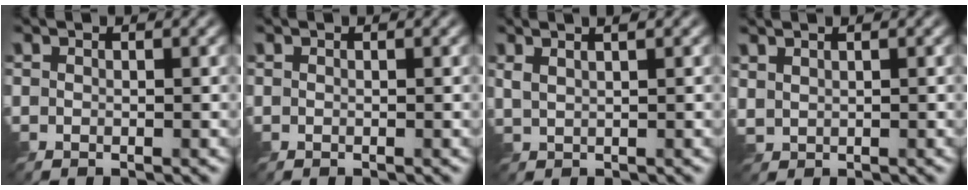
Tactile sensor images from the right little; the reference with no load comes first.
{"total": 0.0}
{"total": 3.4, "force": [2.1, 1.3, 2.4], "torque": [-0.020, 0.010, 0.015]}
{"total": 1.4, "force": [1.2, 0.4, 0.5], "torque": [-0.016, 0.000, 0.031]}